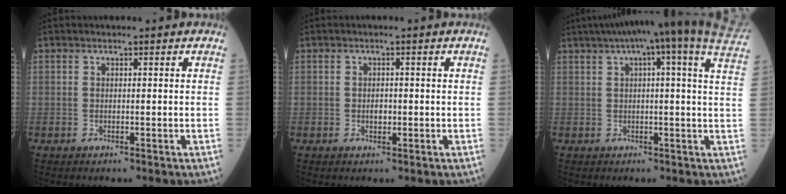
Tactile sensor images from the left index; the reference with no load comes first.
{"total": 1.5, "force": [-0.2, 1.0, 1.1], "torque": [-0.020, 0.002, 0.001]}
{"total": 21.4, "force": [17.0, 0.9, 13.0], "torque": [-0.202, 0.027, 0.209]}